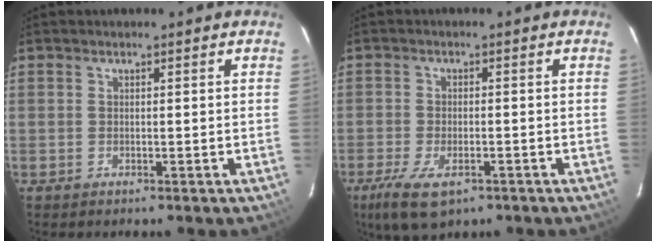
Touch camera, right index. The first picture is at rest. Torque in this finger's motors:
{"motor_torque": [0.76, -0.53, 0.32, 0.08]}